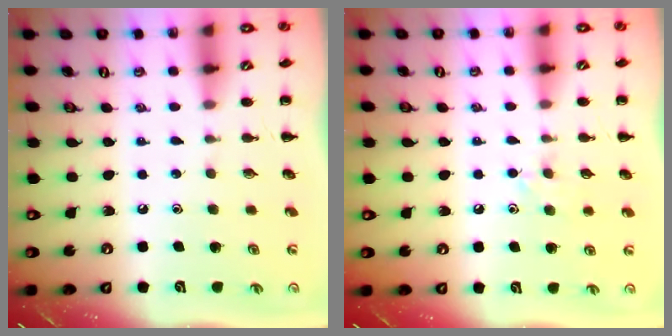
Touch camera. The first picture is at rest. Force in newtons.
{"total": 6.1, "press": 5.9, "slide": 1.4}